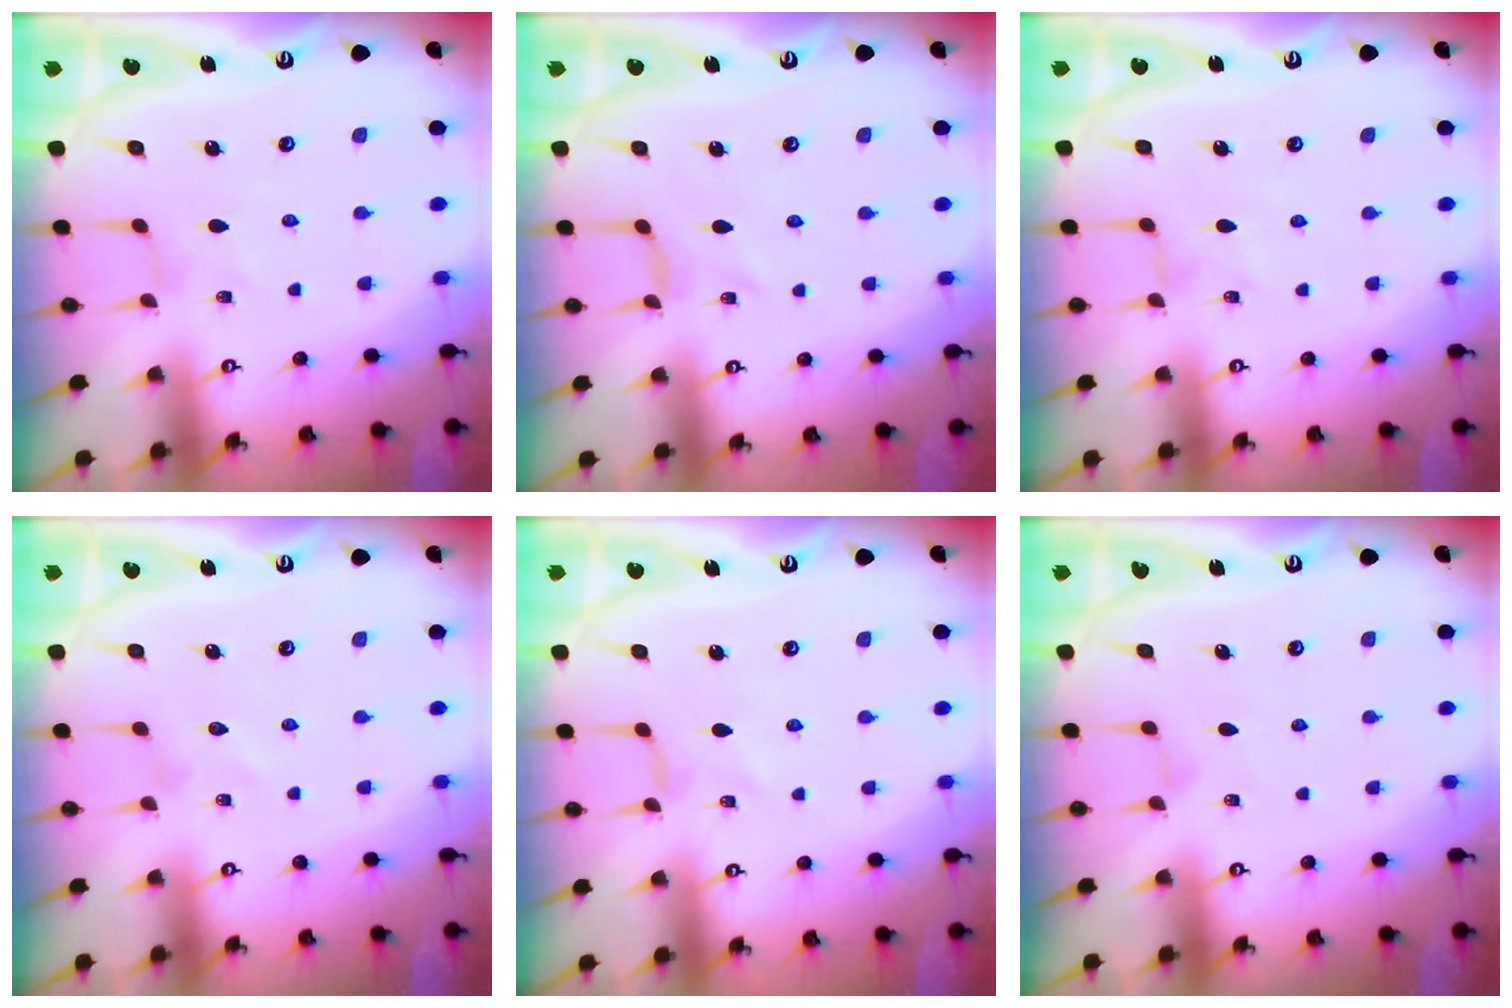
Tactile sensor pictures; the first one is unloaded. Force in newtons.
{"total": 0.8, "press": 0.7, "slide": 0.3}
{"total": 1.0, "press": 1.0, "slide": 0.2}
{"total": 0.0}
{"total": 0.0}
{"total": 1.4, "press": 1.3, "slide": 0.4}